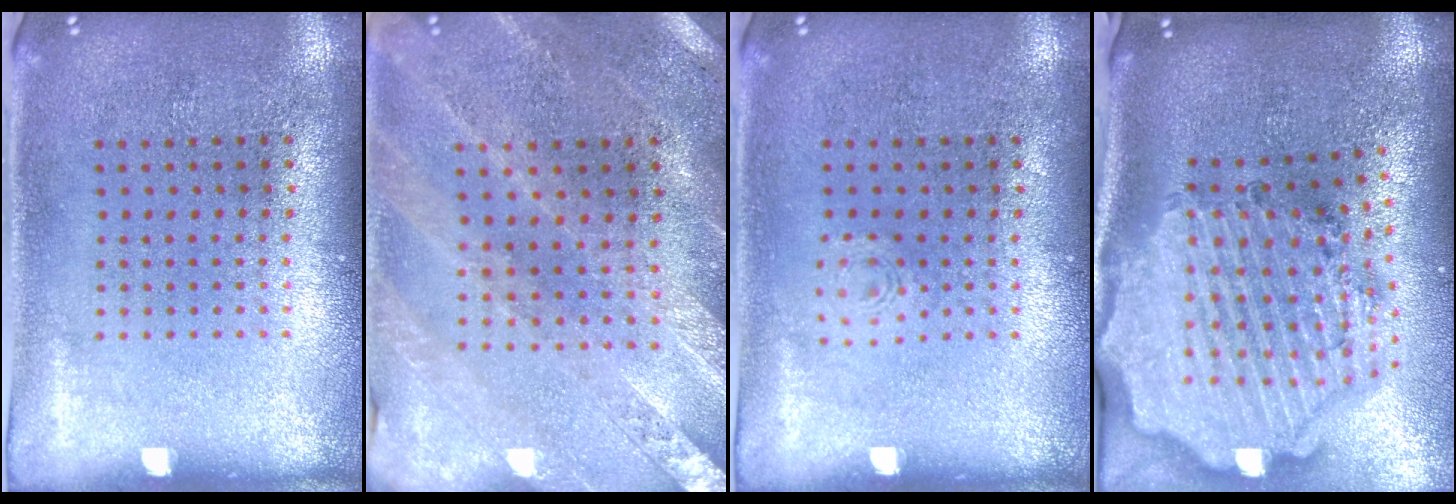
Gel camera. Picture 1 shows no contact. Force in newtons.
{"total": 0.8, "press": 0.8, "slide": 0.2}
{"total": 0.6, "press": 0.6, "slide": 0.2}
{"total": 3.9, "press": 3.3, "slide": 2.2}